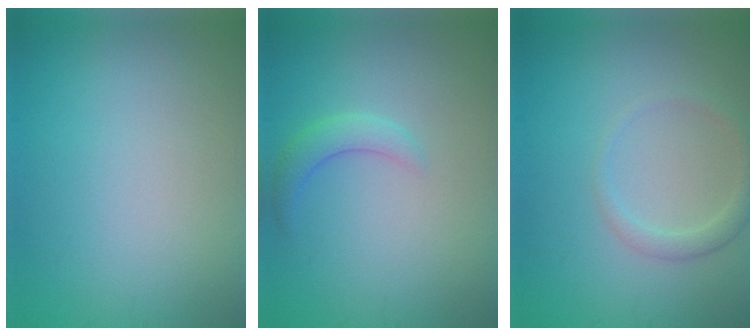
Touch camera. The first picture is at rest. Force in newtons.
{"total": 2.0, "press": 2.0, "slide": 0.1}
{"total": 1.7, "press": 1.7, "slide": 0.1}